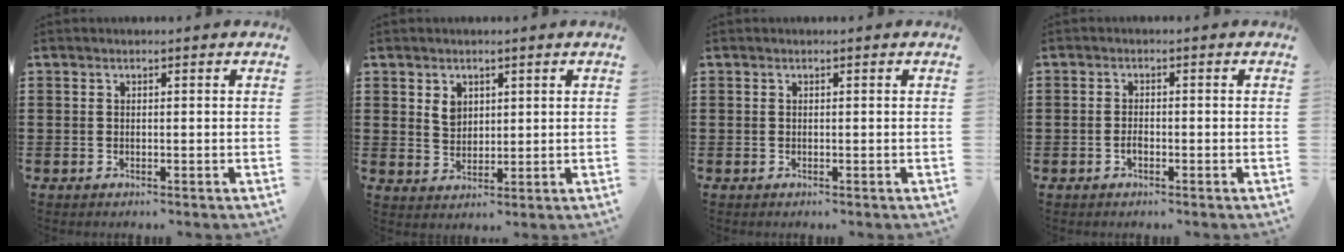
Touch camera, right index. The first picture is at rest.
{"total": 3.0, "force": [1.6, 2.2, 1.3], "torque": [-0.025, 0.003, 0.028]}
{"total": 0.0}
{"total": 1.4, "force": [-0.7, 0.6, 1.0], "torque": [-0.023, -0.005, -0.011]}